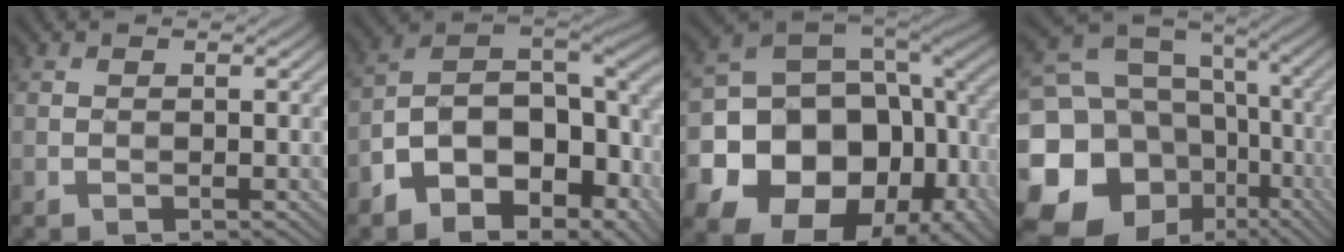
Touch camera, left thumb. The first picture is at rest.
{"total": 13.9, "force": [-6.0, 7.4, 10.1], "torque": [-0.173, -0.007, -0.109]}
{"total": 21.1, "force": [-6.9, 16.7, 10.9], "torque": [-0.220, -0.053, -0.095]}
{"total": 20.9, "force": [-5.6, 17.8, 9.6], "torque": [-0.235, -0.026, -0.088]}